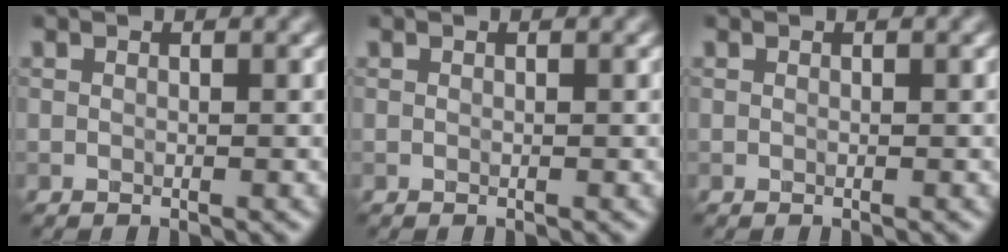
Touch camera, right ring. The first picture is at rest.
{"total": 0.0}
{"total": 0.0}